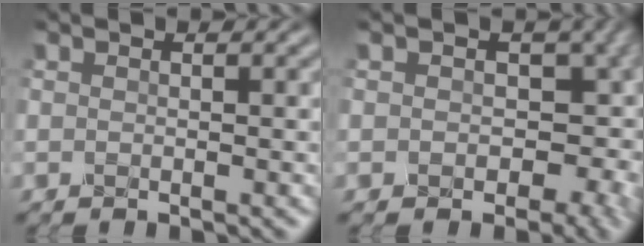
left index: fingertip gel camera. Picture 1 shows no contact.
{"total": 5.9, "force": [0.0, 4.4, 3.9], "torque": [-0.033, -0.007, -0.004]}